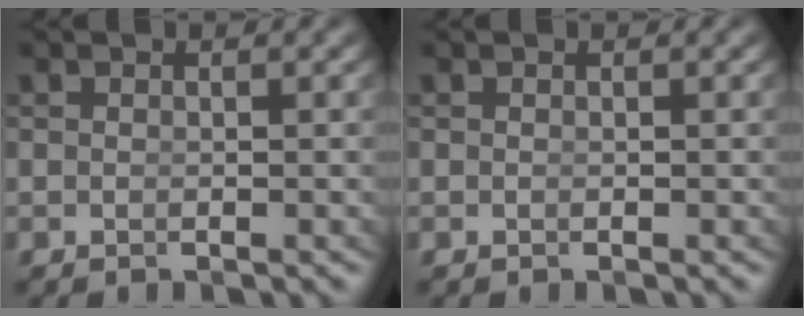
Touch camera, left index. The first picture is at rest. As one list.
[{"total": 0.0}]